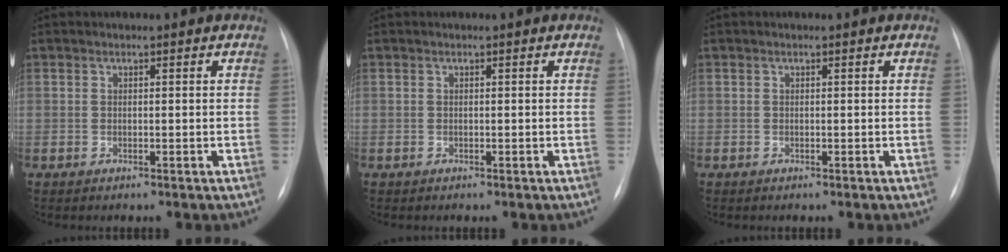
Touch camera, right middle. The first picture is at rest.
{"total": 0.0}
{"total": 0.0}